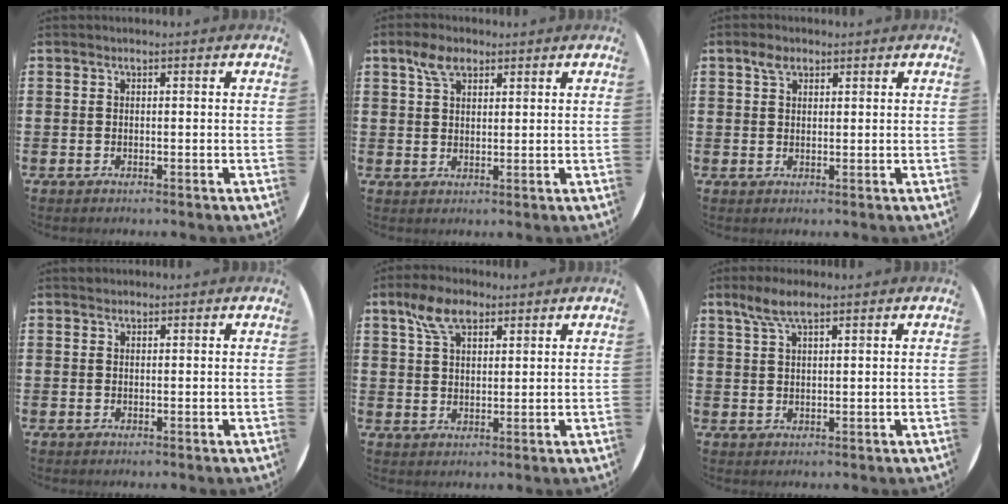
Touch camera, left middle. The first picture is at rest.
{"total": 4.1, "force": [2.7, 2.1, 2.2], "torque": [-0.042, 0.005, 0.047]}
{"total": 2.2, "force": [1.5, 1.2, 1.1], "torque": [-0.016, 0.002, 0.026]}
{"total": 0.5, "force": [0.5, 0.2, -0.1], "torque": [0.004, 0.005, 0.008]}
{"total": 6.0, "force": [3.8, 3.1, 3.5], "torque": [-0.071, 0.006, 0.068]}
{"total": 4.2, "force": [2.9, 1.3, 2.8], "torque": [-0.052, 0.003, 0.051]}